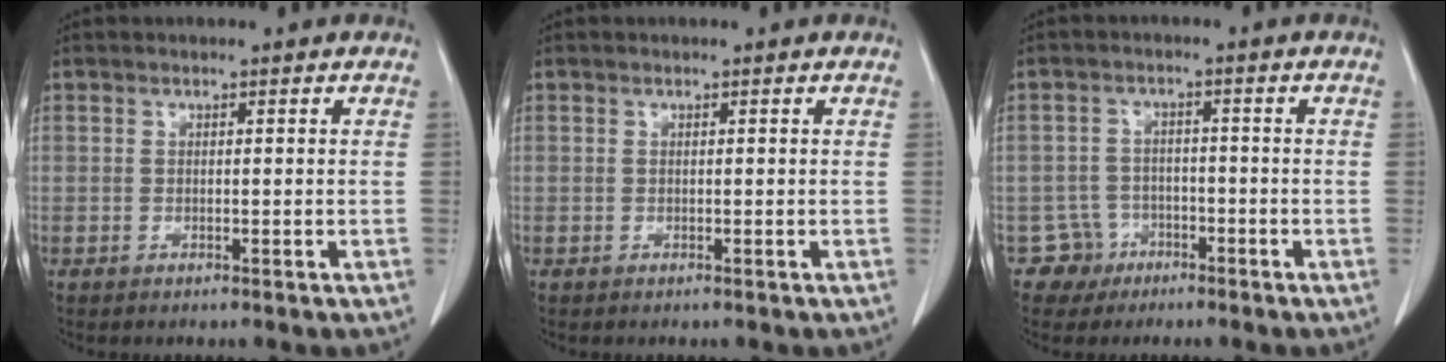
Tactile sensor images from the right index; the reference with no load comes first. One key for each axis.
{"total": 0.0}
{"total": 4.1, "fx": -2.3, "fy": 3.4, "fz": -0.7, "tx": 0.016, "ty": 0.014, "tz": -0.039}